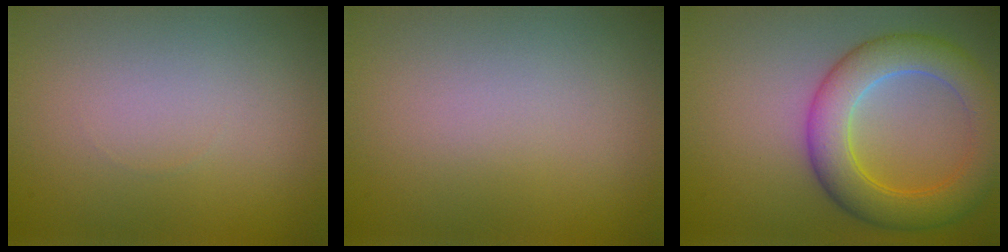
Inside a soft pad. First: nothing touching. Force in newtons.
{"total": 0.0}
{"total": 6.6, "press": 6.6, "slide": 0.2}